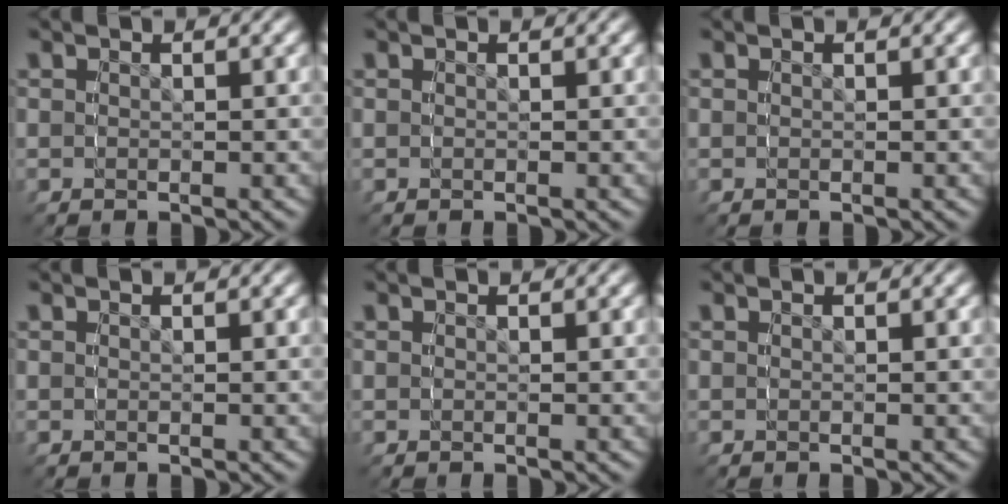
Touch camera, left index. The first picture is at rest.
{"total": 0.0}
{"total": 0.0}
{"total": 0.0}
{"total": 0.0}
{"total": 0.0}